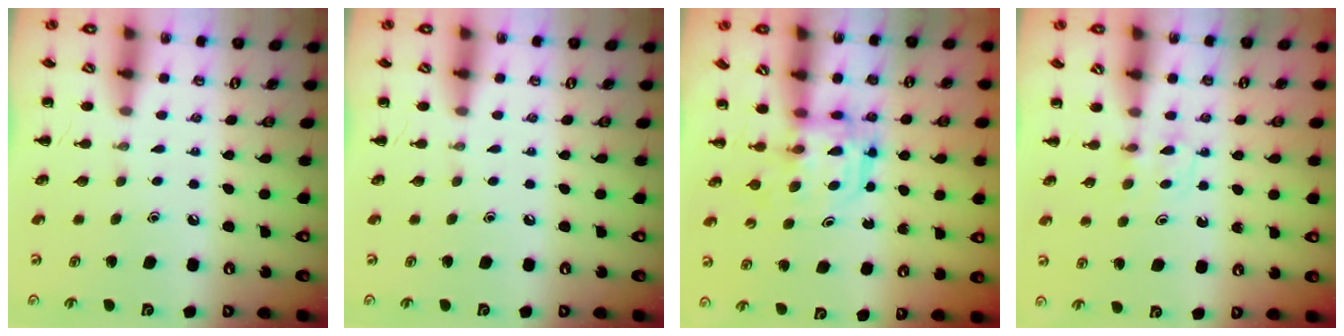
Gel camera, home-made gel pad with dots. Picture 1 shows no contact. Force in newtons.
{"total": 0.0}
{"total": 3.0, "press": 3.0, "slide": 0.2}
{"total": 3.8, "press": 3.5, "slide": 1.5}